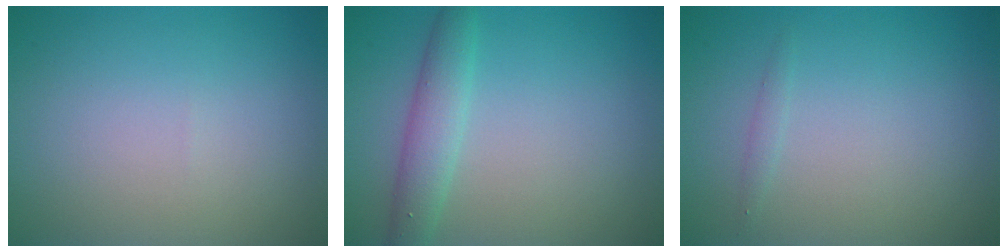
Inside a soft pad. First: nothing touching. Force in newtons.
{"total": 3.0, "press": 3.0, "slide": 0.1}
{"total": 0.6, "press": 0.6, "slide": 0.0}